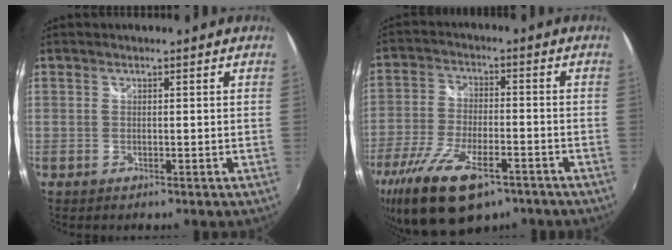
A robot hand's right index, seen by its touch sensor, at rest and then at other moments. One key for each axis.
{"total": 16.5, "fx": -10.5, "fy": 6.7, "fz": 10.9, "tx": -0.234, "ty": -0.044, "tz": -0.184}